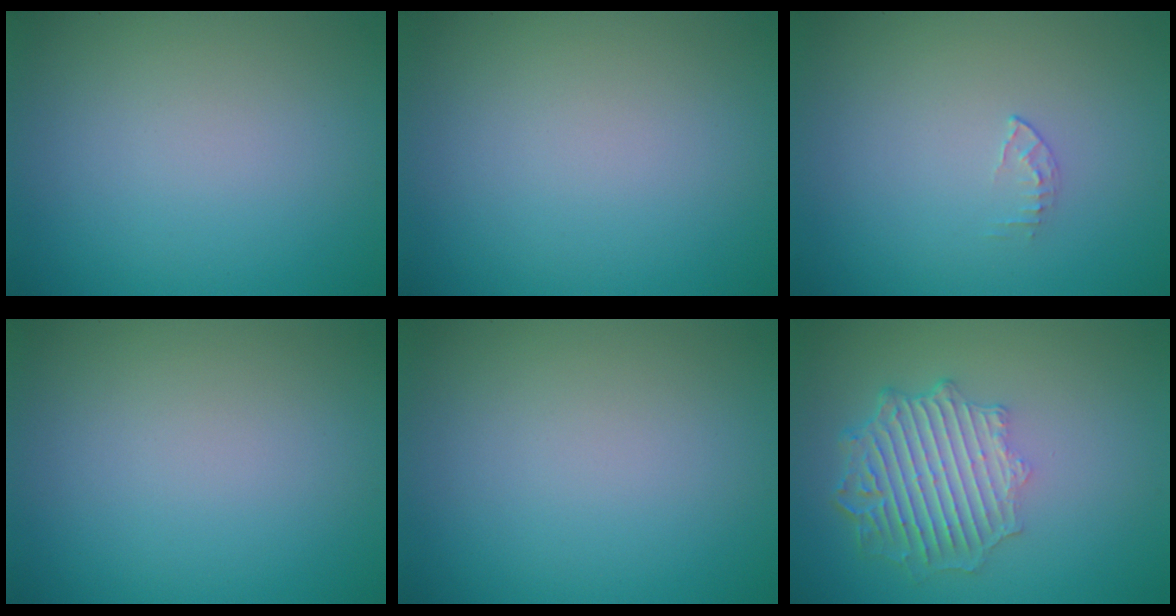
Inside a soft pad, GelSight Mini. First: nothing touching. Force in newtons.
{"total": 0.0}
{"total": 0.6, "press": 0.4, "slide": 0.4}
{"total": 0.0}
{"total": 0.0}
{"total": 6.0, "press": 4.6, "slide": 3.9}